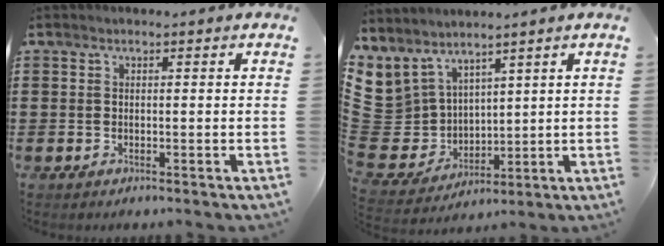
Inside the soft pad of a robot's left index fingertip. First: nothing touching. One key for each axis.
{"total": 6.3, "fx": 4.1, "fy": 4.8, "fz": 0.1, "tx": -0.061, "ty": -0.043, "tz": 0.080}